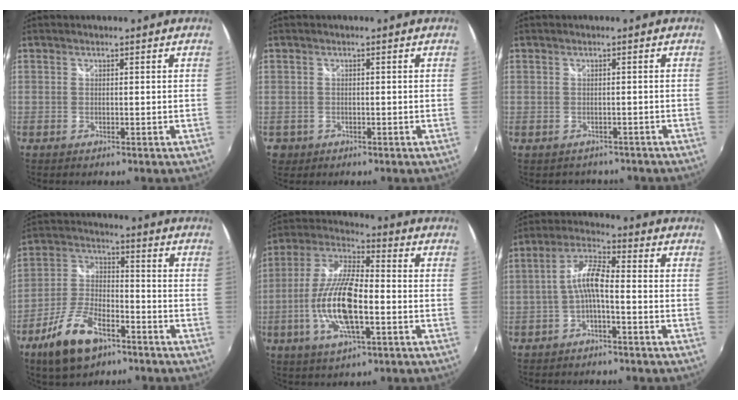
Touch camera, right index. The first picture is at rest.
{"total": 1.8, "force": [-0.4, 1.7, 0.2], "torque": [-0.004, 0.002, -0.004]}
{"total": 2.8, "force": [-1.8, 2.1, 0.2], "torque": [-0.002, 0.005, -0.020]}
{"total": 12.9, "force": [-7.9, 5.6, 8.5], "torque": [-0.183, -0.002, -0.147]}
{"total": 15.5, "force": [-3.8, 5.1, 14.1], "torque": [-0.285, -0.006, -0.074]}
{"total": 6.2, "force": [-2.0, 1.4, 5.7], "torque": [-0.127, 0.017, -0.038]}